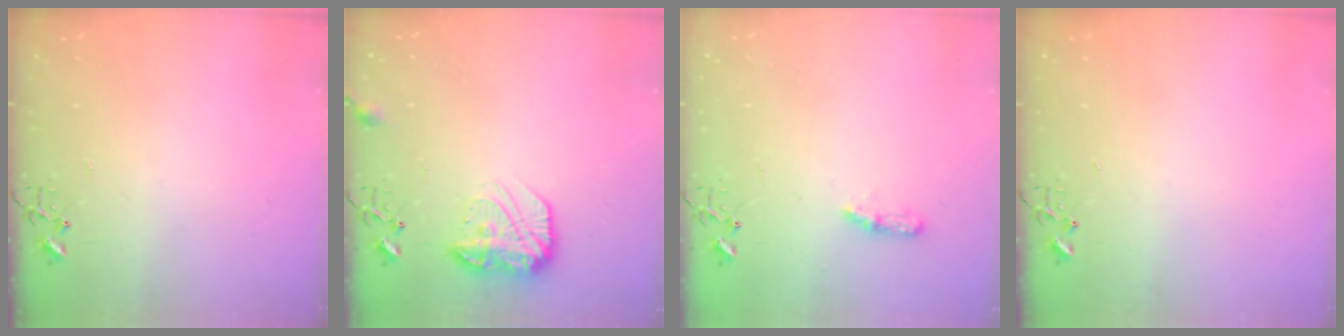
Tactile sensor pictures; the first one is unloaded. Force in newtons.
{"total": 13.9, "press": 13.8, "slide": 0.8}
{"total": 4.9, "press": 4.8, "slide": 0.6}
{"total": 0.0}